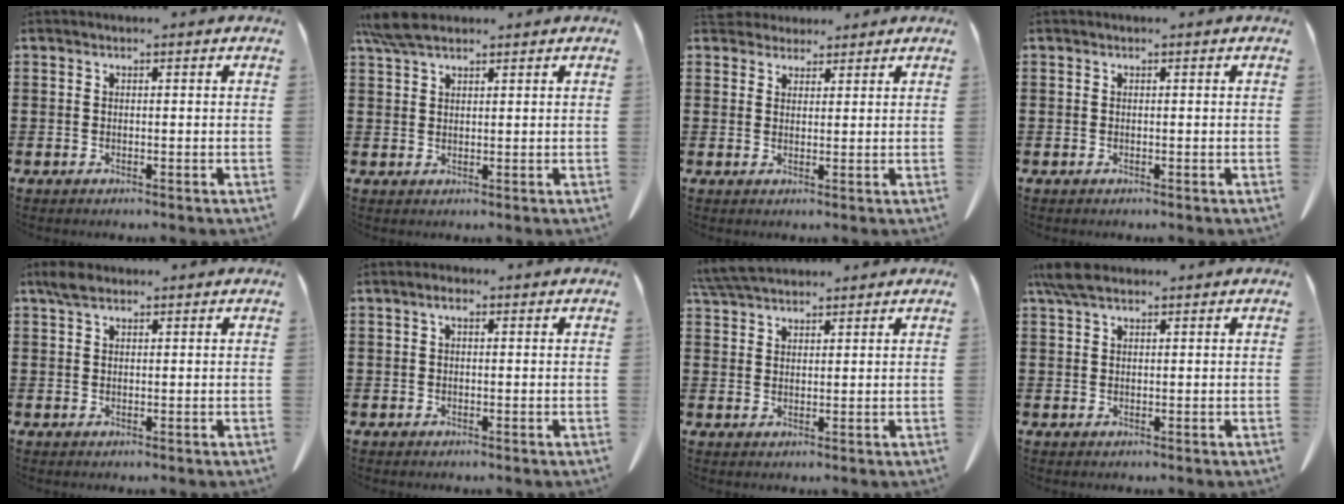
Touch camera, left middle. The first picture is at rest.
{"total": 4.8, "force": [3.7, 1.2, 2.9], "torque": [-0.073, -0.003, 0.068]}
{"total": 3.3, "force": [3.0, 1.2, 0.3], "torque": [-0.007, -0.005, 0.059]}
{"total": 0.0}
{"total": 2.4, "force": [1.6, 1.0, 1.4], "torque": [-0.034, 0.005, 0.031]}
{"total": 1.7, "force": [0.2, 0.8, 1.5], "torque": [-0.032, 0.004, 0.004]}
{"total": 5.4, "force": [4.9, 1.1, 1.9], "torque": [-0.051, -0.008, 0.095]}
{"total": 3.8, "force": [2.4, 1.4, 2.6], "torque": [-0.058, 0.005, 0.047]}